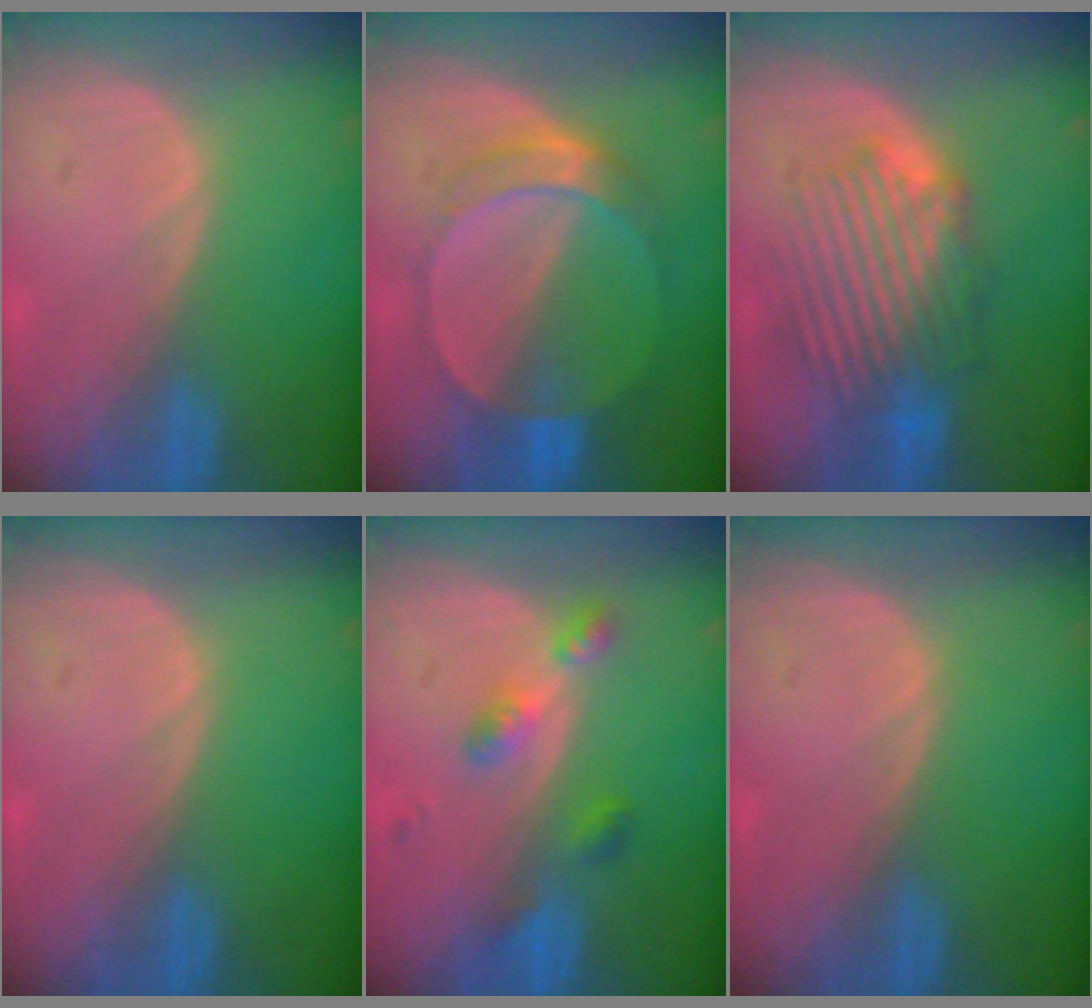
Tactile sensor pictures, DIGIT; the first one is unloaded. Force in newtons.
{"total": 7.5, "press": 6.6, "slide": 3.5}
{"total": 9.0, "press": 8.6, "slide": 2.7}
{"total": 0.0}
{"total": 4.6, "press": 4.4, "slide": 1.5}
{"total": 0.0}